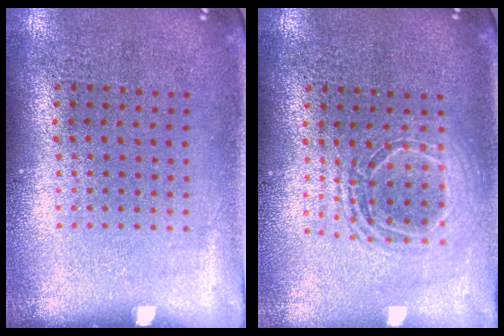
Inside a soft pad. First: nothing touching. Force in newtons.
{"total": 1.8, "press": 1.5, "slide": 0.9}